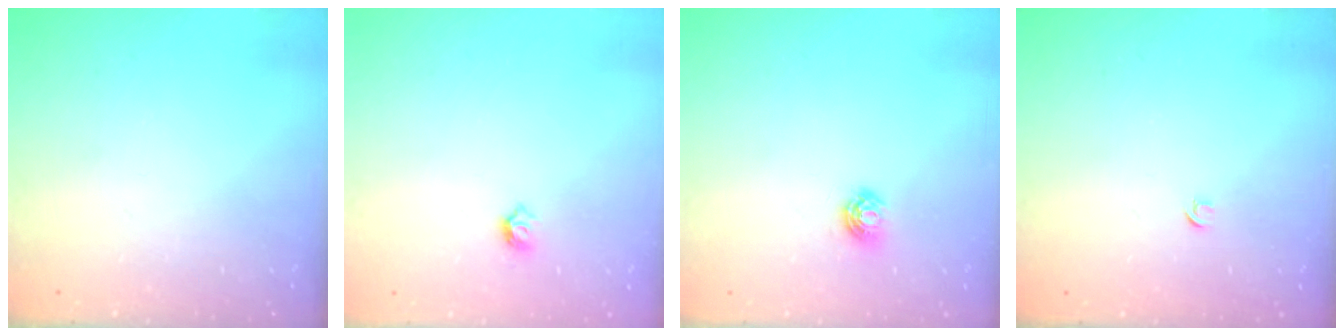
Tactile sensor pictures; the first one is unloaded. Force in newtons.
{"total": 3.8, "press": 3.7, "slide": 0.8}
{"total": 5.0, "press": 5.0, "slide": 0.6}
{"total": 2.7, "press": 2.6, "slide": 0.6}